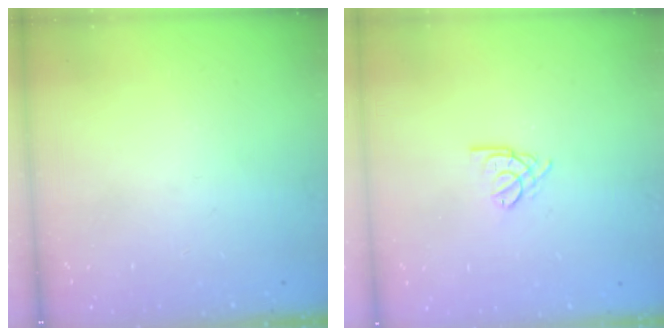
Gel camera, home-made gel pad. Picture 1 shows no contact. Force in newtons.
{"total": 2.3, "press": 2.3, "slide": 0.5}